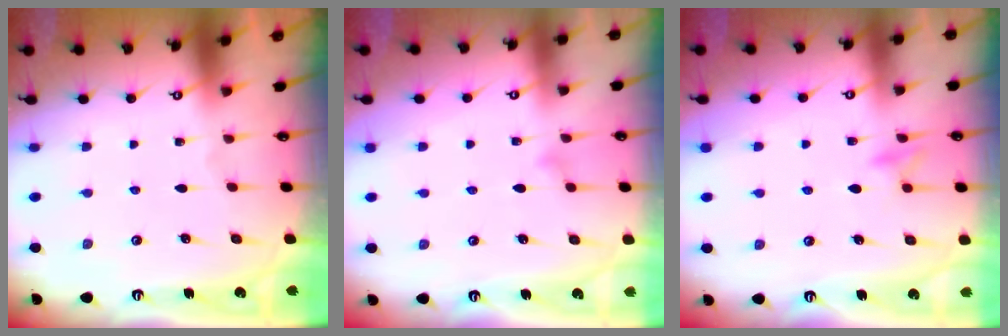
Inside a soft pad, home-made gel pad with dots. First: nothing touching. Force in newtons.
{"total": 7.1, "press": 7.1, "slide": 0.5}
{"total": 8.8, "press": 8.8, "slide": 0.7}